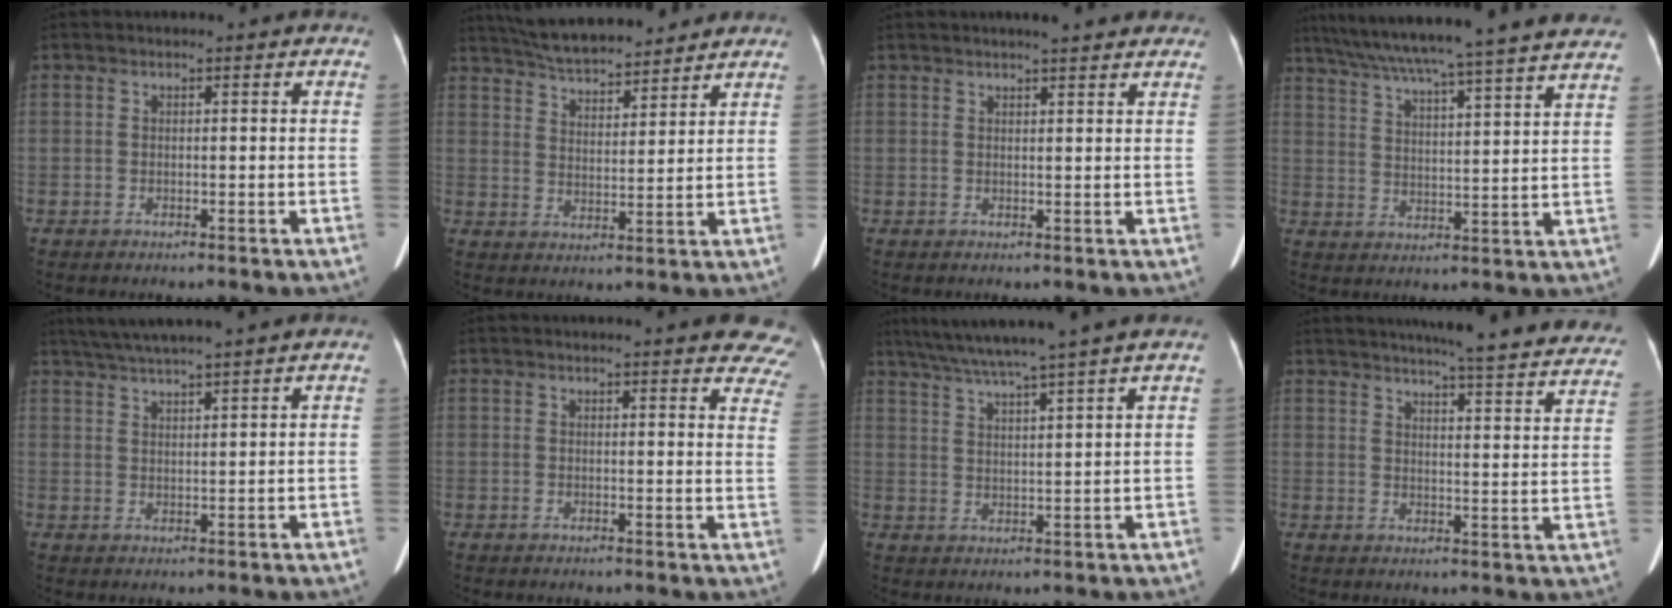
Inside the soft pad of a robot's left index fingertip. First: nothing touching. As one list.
[{"total": 11.9, "force": [10.8, 2.6, 4.2], "torque": [-0.072, 0.022, 0.174]}, {"total": 4.8, "force": [4.0, 0.7, 2.5], "torque": [-0.023, 0.013, 0.037]}, {"total": 26.7, "force": [23.8, -0.2, 12.3], "torque": [-0.208, -0.010, 0.316]}, {"total": 7.2, "force": [6.1, -1.3, 3.6], "torque": [-0.064, 0.024, 0.102]}, {"total": 15.7, "force": [14.4, 2.6, 5.7], "torque": [-0.046, -0.049, 0.136]}, {"total": 11.0, "force": [9.1, -2.2, 5.8], "torque": [-0.098, 0.012, 0.139]}, {"total": 26.1, "force": [23.8, 2.1, 10.6], "torque": [-0.141, -0.069, 0.265]}]